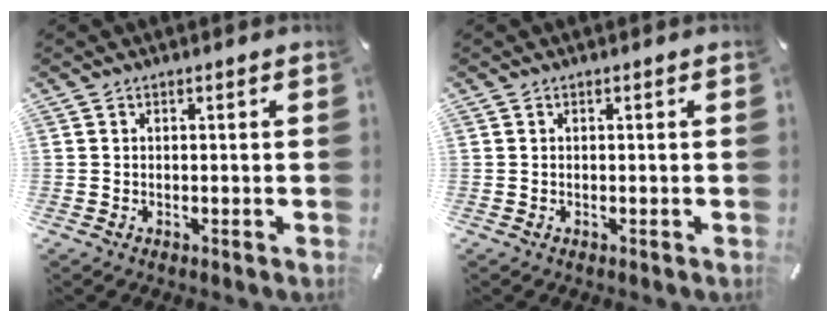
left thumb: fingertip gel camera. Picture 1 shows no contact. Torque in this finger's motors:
{"motor_torque": [0.00, 0.00, -0.01, 0.00, 0.00]}